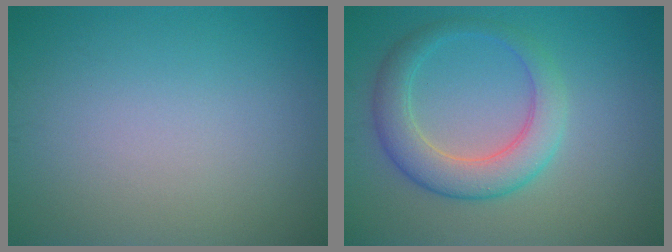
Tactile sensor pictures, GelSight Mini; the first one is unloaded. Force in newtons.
{"total": 4.2, "press": 4.2, "slide": 0.5}